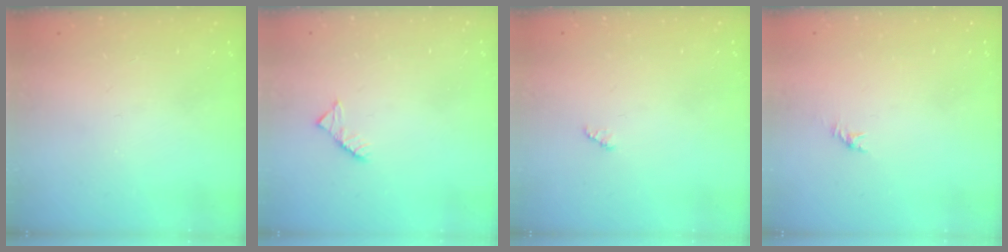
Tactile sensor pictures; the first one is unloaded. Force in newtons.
{"total": 2.6, "press": 2.6, "slide": 0.4}
{"total": 1.3, "press": 1.3, "slide": 0.2}
{"total": 0.0}